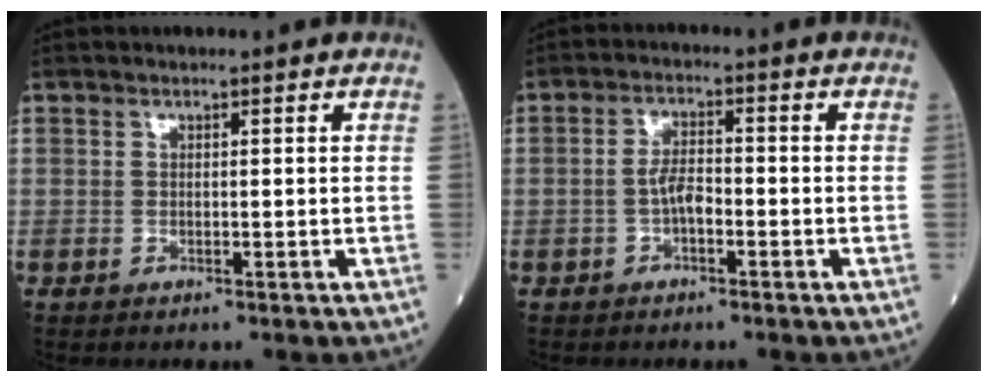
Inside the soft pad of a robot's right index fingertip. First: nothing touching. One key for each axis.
{"total": 3.2, "fx": -1.0, "fy": 1.1, "fz": 2.8, "tx": -0.051, "ty": 0.007, "tz": -0.020}